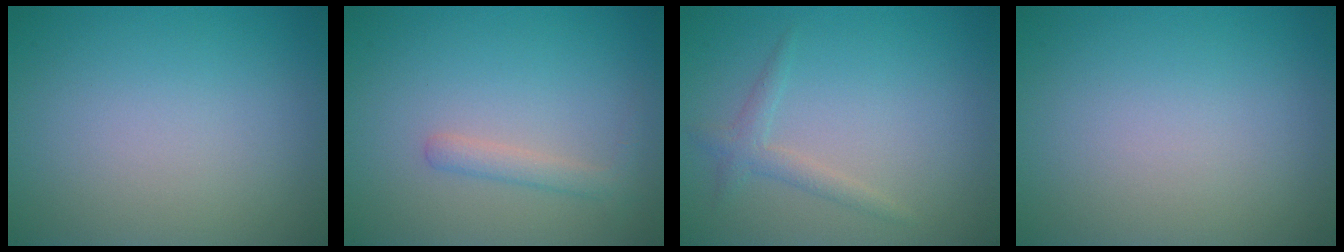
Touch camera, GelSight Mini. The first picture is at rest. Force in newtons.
{"total": 1.6, "press": 1.6, "slide": 0.1}
{"total": 1.6, "press": 1.6, "slide": 0.1}
{"total": 0.0}